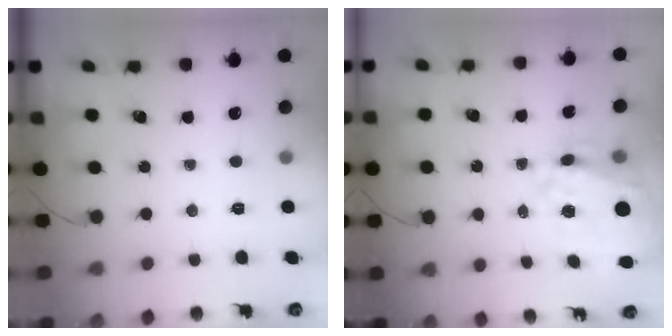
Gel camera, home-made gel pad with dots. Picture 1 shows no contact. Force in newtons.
{"total": 19.9, "press": 19.4, "slide": 4.2}